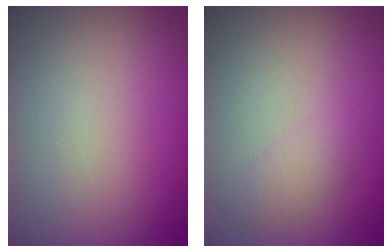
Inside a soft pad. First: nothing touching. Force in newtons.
{"total": 1.5, "press": 1.5, "slide": 0.1}